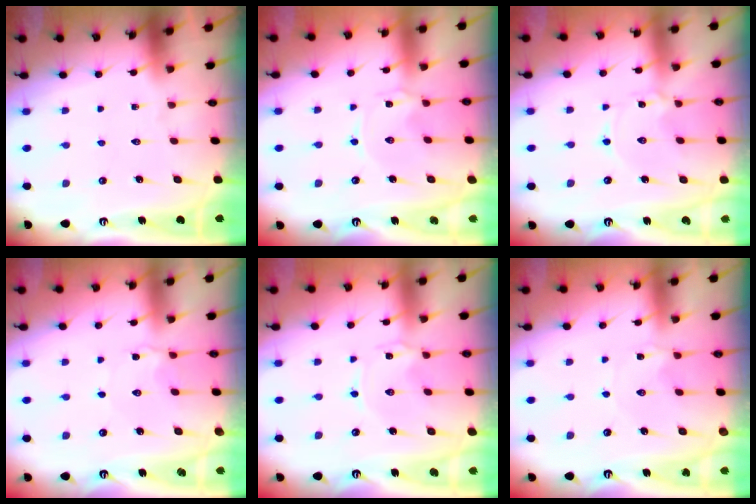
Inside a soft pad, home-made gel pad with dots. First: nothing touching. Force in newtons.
{"total": 0.0}
{"total": 1.7, "press": 1.7, "slide": 0.3}
{"total": 2.5, "press": 2.5, "slide": 0.2}
{"total": 0.8, "press": 0.8, "slide": 0.1}
{"total": 1.0, "press": 1.0, "slide": 0.2}